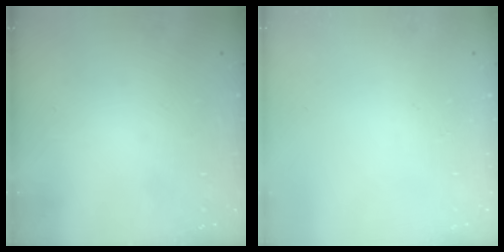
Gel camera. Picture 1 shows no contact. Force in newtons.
{"total": 0.0}